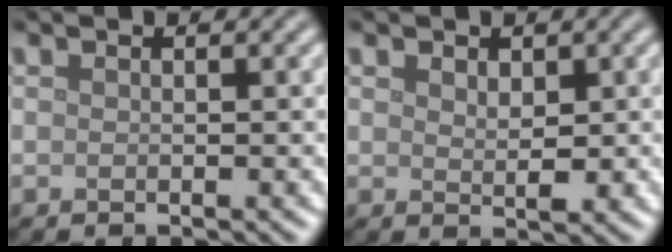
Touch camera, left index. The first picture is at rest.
{"total": 1.7, "force": [0.8, 1.0, 1.2], "torque": [-0.017, -0.005, 0.016]}